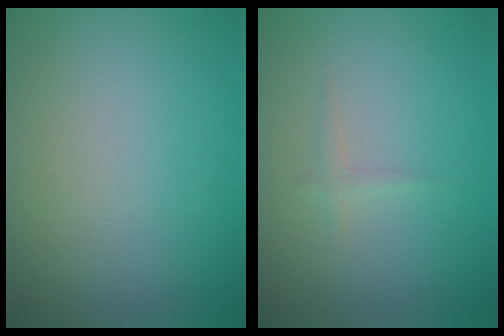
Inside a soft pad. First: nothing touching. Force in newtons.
{"total": 0.7, "press": 0.7, "slide": 0.0}